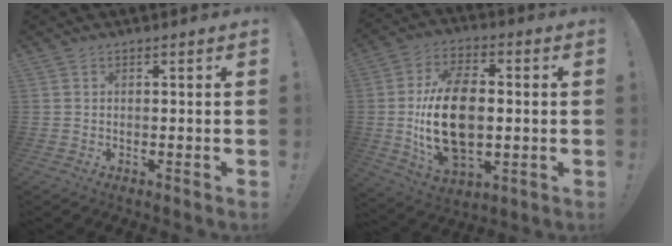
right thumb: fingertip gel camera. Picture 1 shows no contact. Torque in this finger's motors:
{"motor_torque": [2.85, 2.16, 1.75, -0.77, 0.69]}